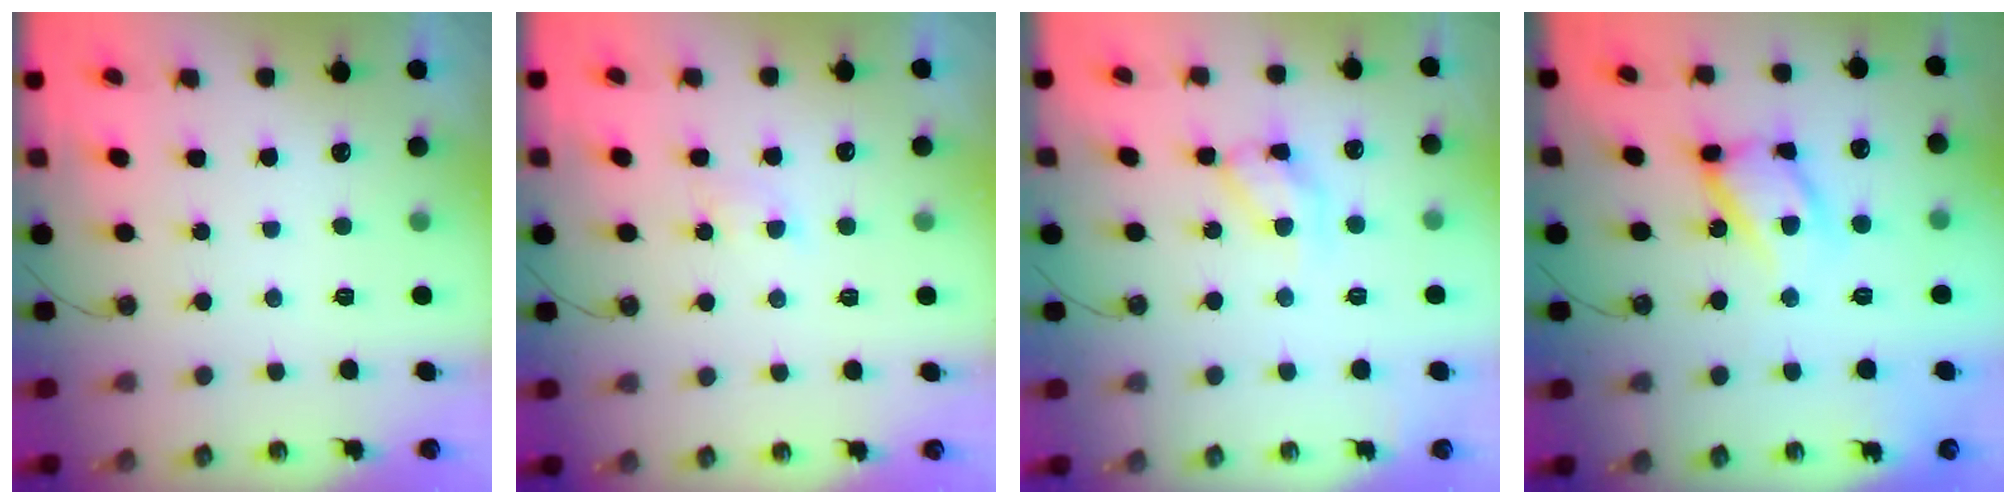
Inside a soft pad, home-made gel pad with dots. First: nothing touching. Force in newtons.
{"total": 2.9, "press": 2.9, "slide": 0.6}
{"total": 10.6, "press": 10.5, "slide": 0.9}
{"total": 15.3, "press": 15.2, "slide": 1.9}